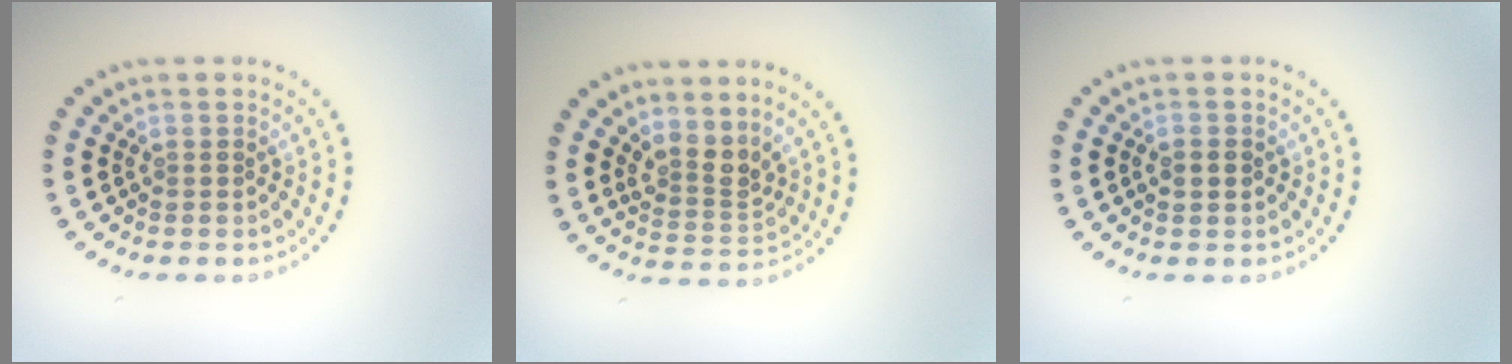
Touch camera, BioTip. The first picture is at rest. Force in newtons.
{"total": 2.5, "press": 1.9, "slide": 1.7}
{"total": 1.8, "press": 1.8, "slide": 0.1}